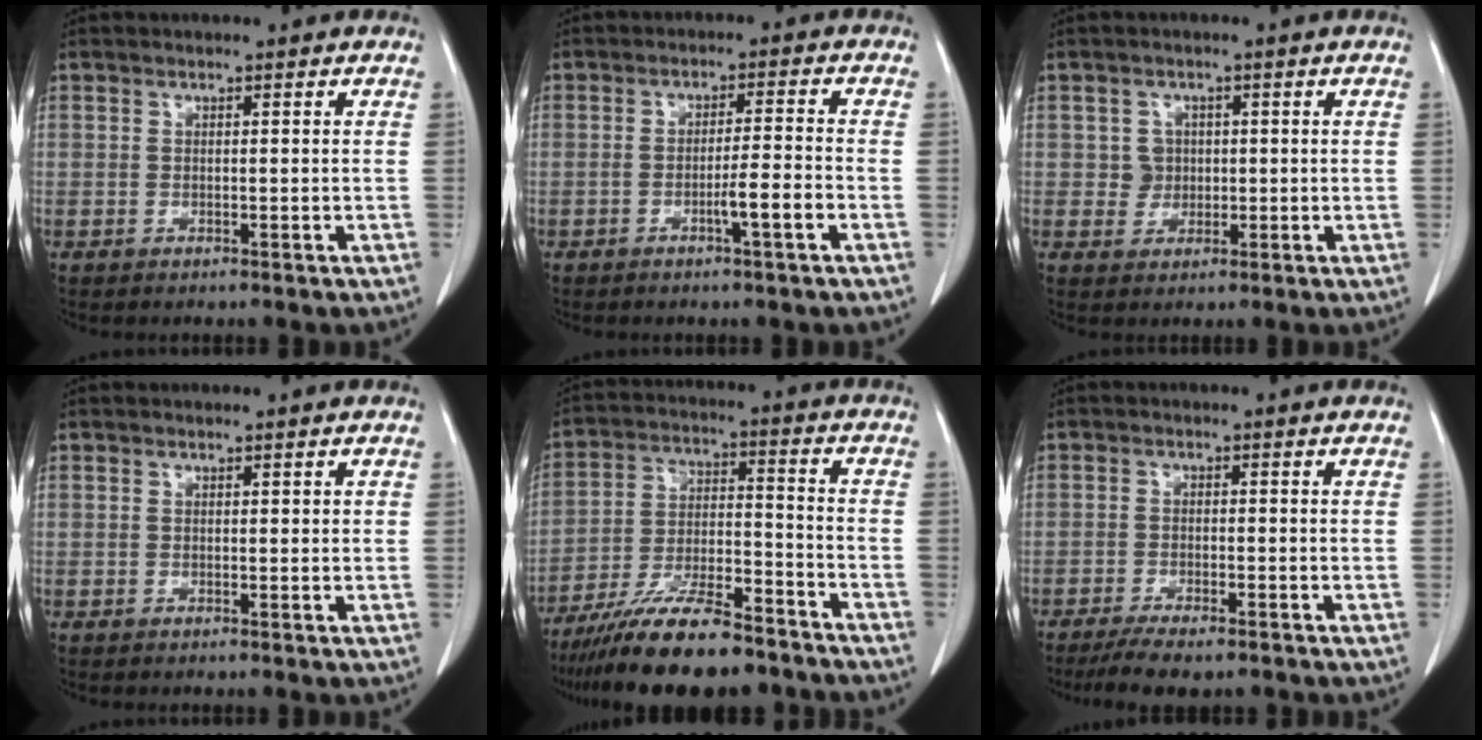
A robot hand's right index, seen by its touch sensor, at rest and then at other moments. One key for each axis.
{"total": 4.4, "fx": -2.0, "fy": -0.2, "fz": 4.0, "tx": -0.060, "ty": -0.003, "tz": -0.033}
{"total": 2.7, "fx": 0.3, "fy": 2.7, "fz": 0.4, "tx": 0.001, "ty": 0.005, "tz": 0.007}
{"total": 0.7, "fx": 0.2, "fy": 0.3, "fz": 0.6, "tx": -0.005, "ty": 0.002, "tz": 0.004}
{"total": 16.6, "fx": -13.6, "fy": 3.0, "fz": 8.9, "tx": -0.166, "ty": -0.007, "tz": -0.234}
{"total": 5.2, "fx": -4.1, "fy": 1.1, "fz": 3.0, "tx": -0.048, "ty": -0.010, "tz": -0.067}